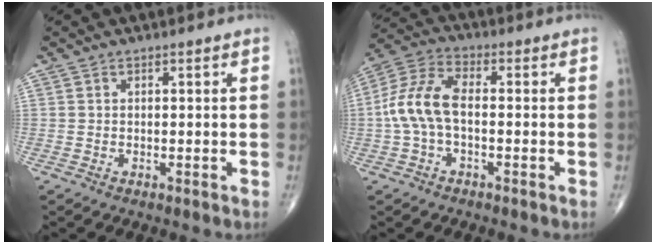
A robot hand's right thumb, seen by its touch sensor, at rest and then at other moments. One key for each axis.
{"total": 9.8, "fx": -1.0, "fy": 5.2, "fz": 8.2, "tx": -0.179, "ty": 0.032, "tz": -0.026}